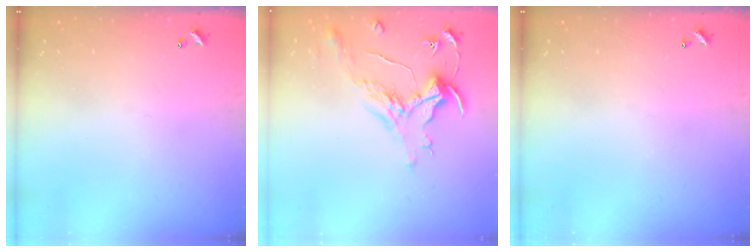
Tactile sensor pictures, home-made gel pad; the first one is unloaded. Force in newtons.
{"total": 1.5, "press": 1.3, "slide": 0.7}
{"total": 0.0}